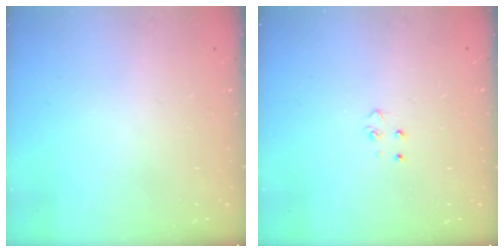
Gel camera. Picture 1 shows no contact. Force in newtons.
{"total": 3.6, "press": 3.6, "slide": 0.4}